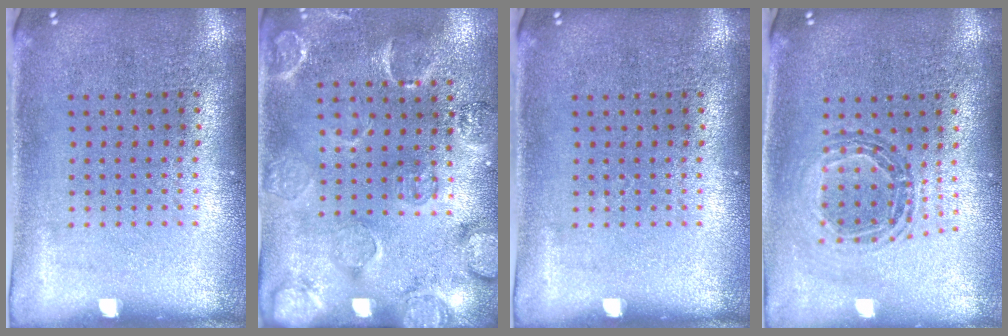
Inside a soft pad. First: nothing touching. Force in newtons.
{"total": 2.8, "press": 1.9, "slide": 2.1}
{"total": 0.0}
{"total": 0.8, "press": 0.8, "slide": 0.1}